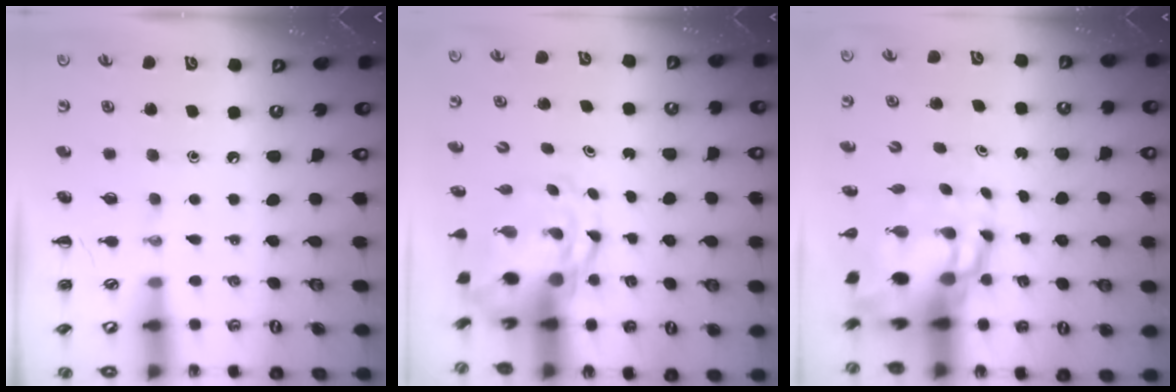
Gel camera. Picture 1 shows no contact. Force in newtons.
{"total": 5.9, "press": 5.6, "slide": 2.0}
{"total": 10.2, "press": 9.8, "slide": 2.8}